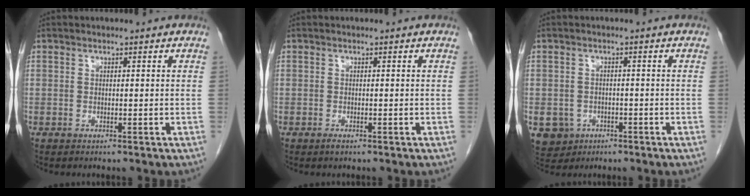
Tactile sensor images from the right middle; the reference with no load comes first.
{"total": 0.7, "force": [-0.5, 0.2, 0.4], "torque": [-0.008, -0.001, -0.006]}
{"total": 5.9, "force": [-2.5, 5.1, 1.3], "torque": [-0.025, 0.003, -0.032]}